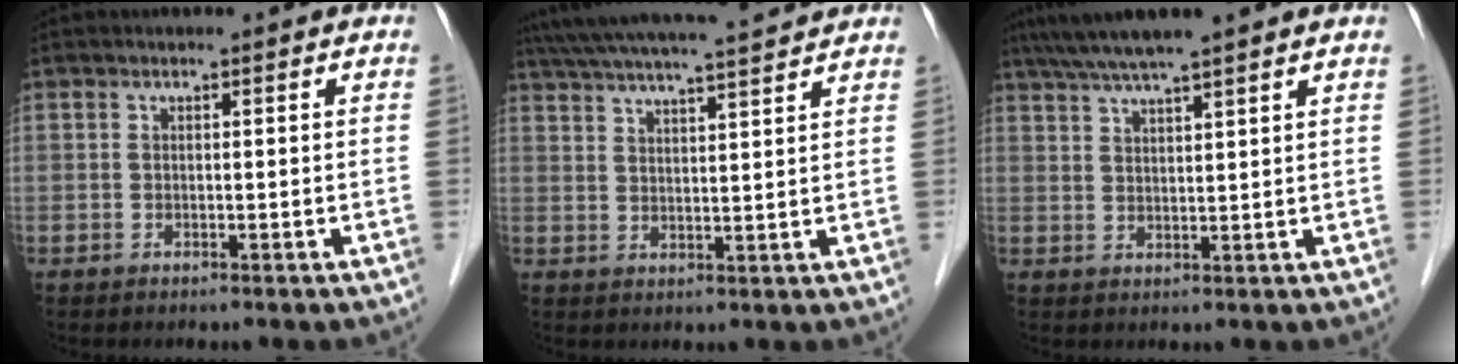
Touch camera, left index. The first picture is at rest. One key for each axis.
{"total": 16.4, "fx": 15.0, "fy": 0.6, "fz": 6.7, "tx": -0.125, "ty": 0.034, "tz": 0.220}
{"total": 8.4, "fx": 6.9, "fy": -0.1, "fz": 4.8, "tx": -0.083, "ty": 0.036, "tz": 0.110}